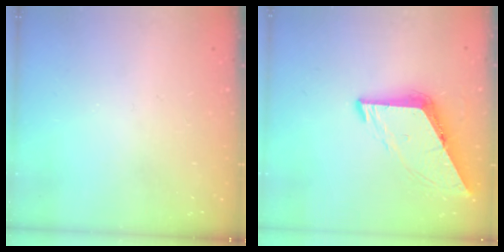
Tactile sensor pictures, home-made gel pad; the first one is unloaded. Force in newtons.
{"total": 7.8, "press": 7.8, "slide": 0.6}